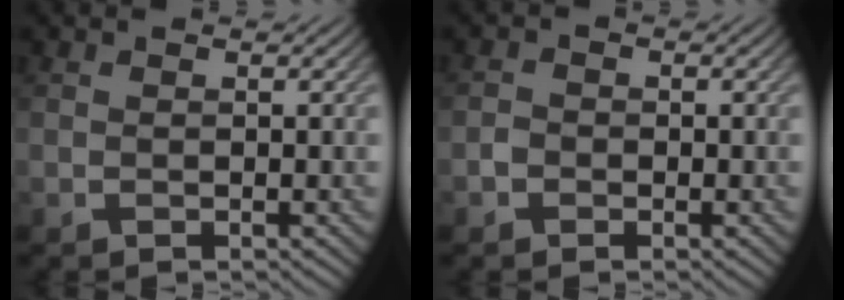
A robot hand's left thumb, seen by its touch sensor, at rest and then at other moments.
{"total": 1.4, "force": [-0.7, 1.2, 0.4], "torque": [-0.004, 0.001, -0.018]}